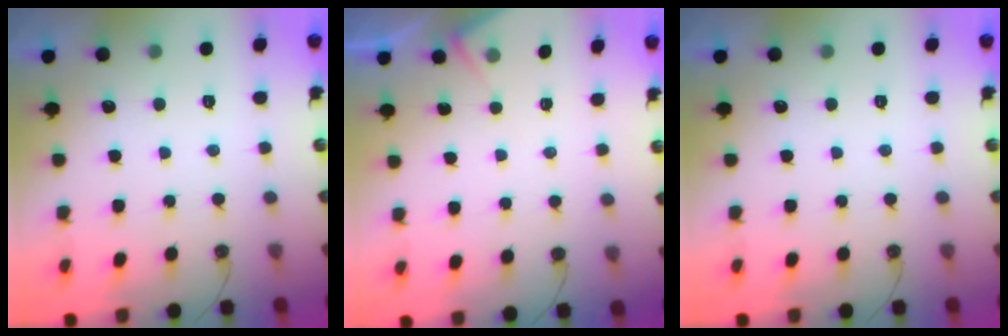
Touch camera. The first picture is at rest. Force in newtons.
{"total": 4.9, "press": 4.9, "slide": 0.5}
{"total": 0.0}